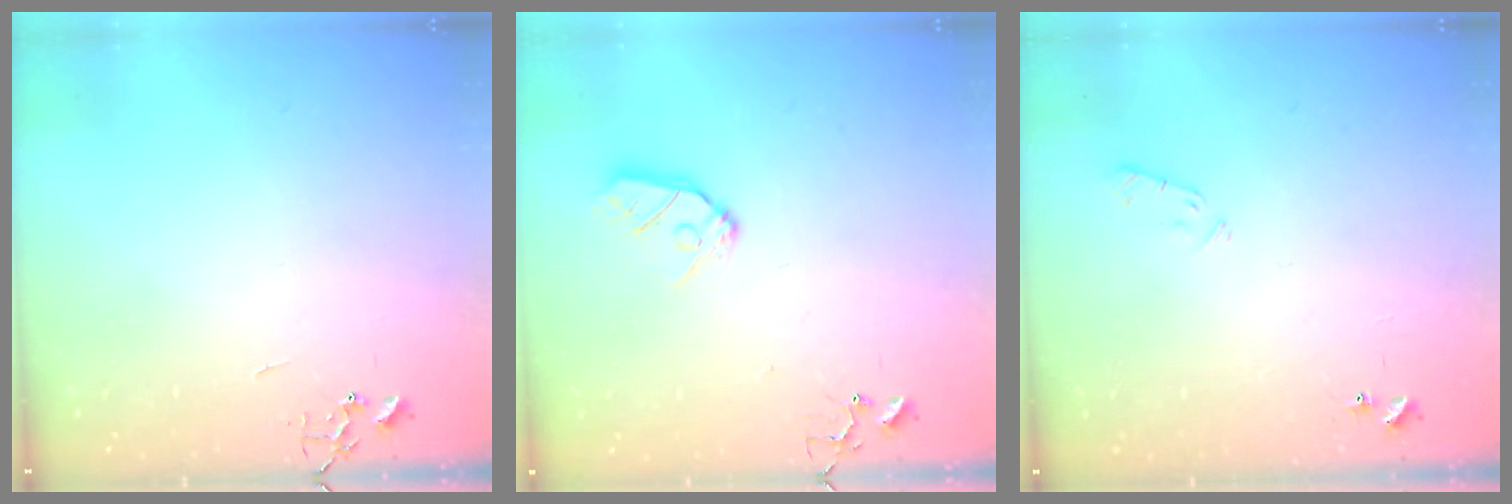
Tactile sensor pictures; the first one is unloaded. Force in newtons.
{"total": 9.2, "press": 9.2, "slide": 0.8}
{"total": 4.5, "press": 4.5, "slide": 0.4}